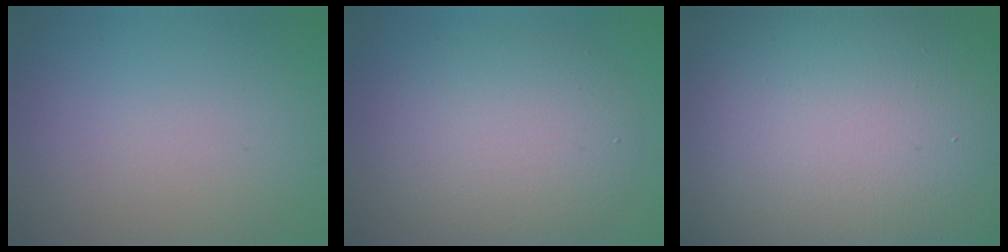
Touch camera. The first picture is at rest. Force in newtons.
{"total": 5.7, "press": 5.7, "slide": 0.4}
{"total": 27.9, "press": 27.8, "slide": 1.4}